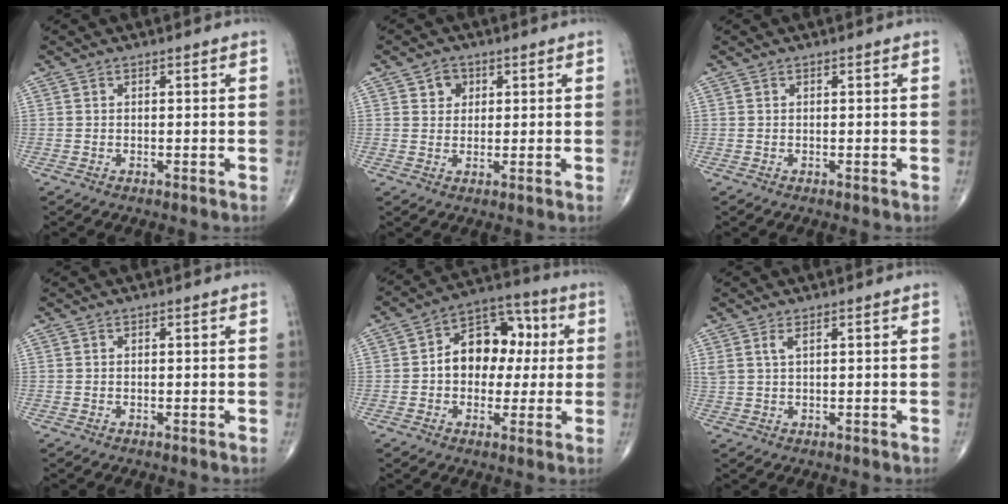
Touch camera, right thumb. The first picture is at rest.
{"total": 3.2, "force": [1.3, 2.7, 1.1], "torque": [0.000, -0.005, 0.017]}
{"total": 0.0}
{"total": 0.0}
{"total": 13.1, "force": [1.1, 9.4, 9.1], "torque": [-0.093, 0.031, 0.008]}
{"total": 2.1, "force": [1.1, 0.6, 1.6], "torque": [-0.042, 0.004, 0.029]}